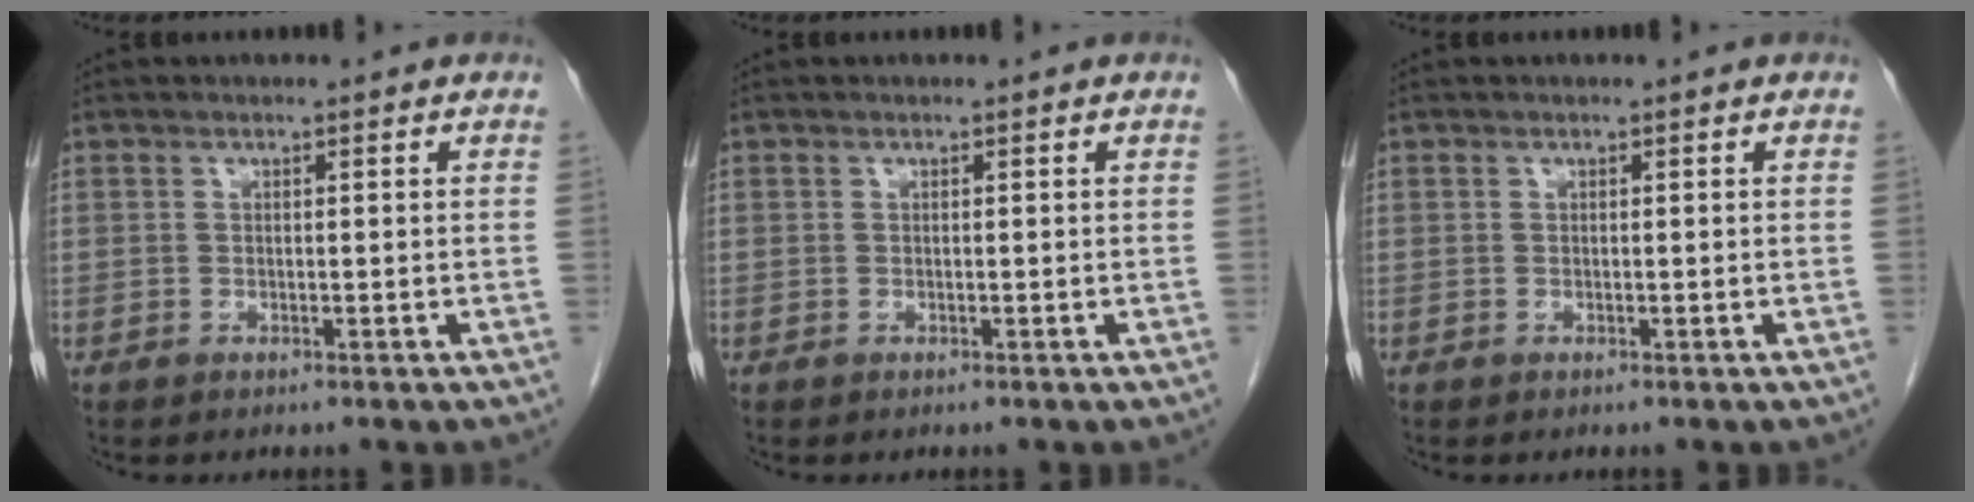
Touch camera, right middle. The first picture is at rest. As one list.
[{"total": 0.0}, {"total": 0.0}]